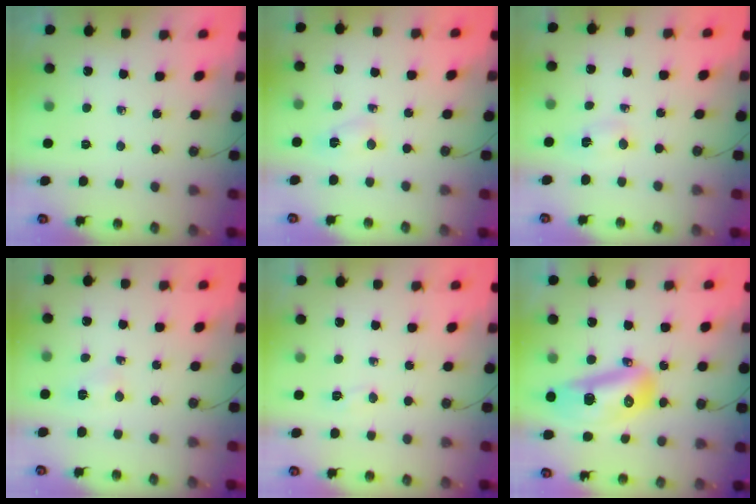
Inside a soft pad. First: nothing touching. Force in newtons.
{"total": 2.2, "press": 2.2, "slide": 0.5}
{"total": 2.6, "press": 1.3, "slide": 2.2}
{"total": 6.8, "press": 2.6, "slide": 6.3}
{"total": 20.2, "press": 5.7, "slide": 19.4}
{"total": 15.9, "press": 15.8, "slide": 2.0}